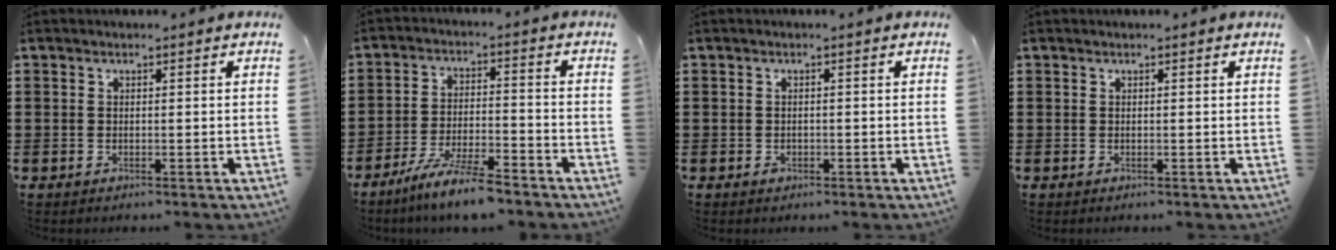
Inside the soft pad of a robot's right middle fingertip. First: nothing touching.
{"total": 7.5, "force": [-6.5, 0.2, 3.8], "torque": [-0.075, -0.004, -0.122]}
{"total": 0.7, "force": [-0.4, 0.5, 0.3], "torque": [-0.007, 0.001, -0.008]}
{"total": 0.0}